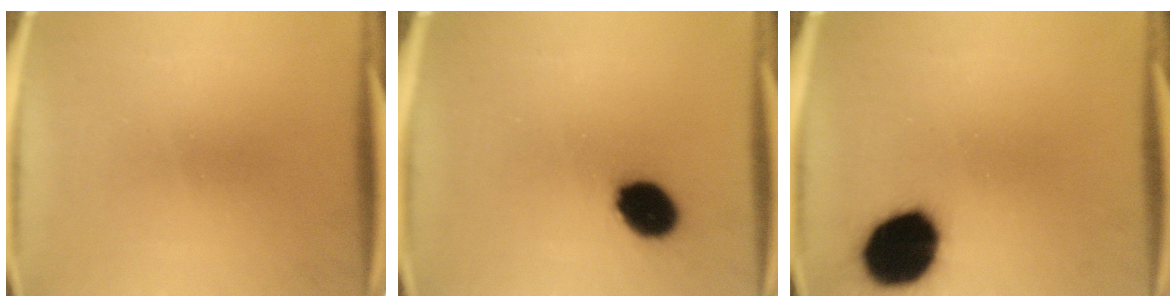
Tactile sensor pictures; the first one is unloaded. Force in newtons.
{"total": 10.6}
{"total": 17.3}